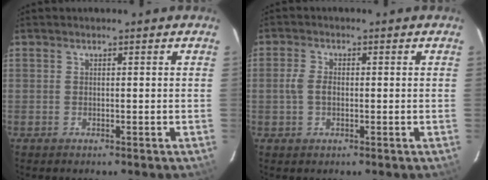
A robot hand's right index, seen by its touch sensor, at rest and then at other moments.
{"total": 3.1, "force": [-0.4, 1.9, 2.4], "torque": [-0.054, 0.008, -0.007]}